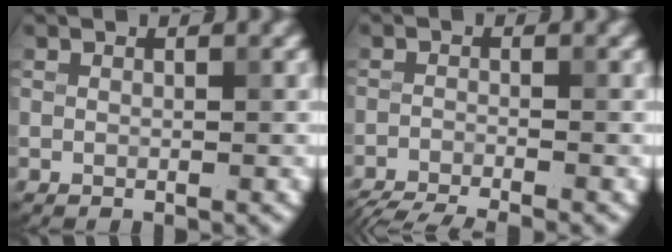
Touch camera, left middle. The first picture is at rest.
{"total": 6.9, "force": [-6.4, 1.3, 2.4], "torque": [-0.030, -0.024, -0.096]}